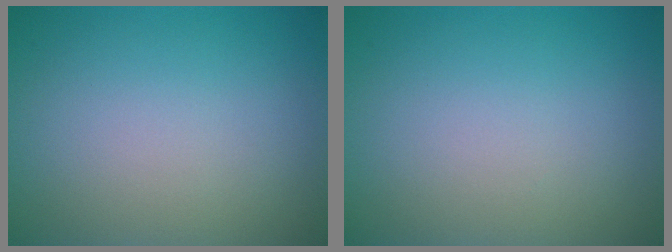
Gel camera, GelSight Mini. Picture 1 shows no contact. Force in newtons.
{"total": 0.0}